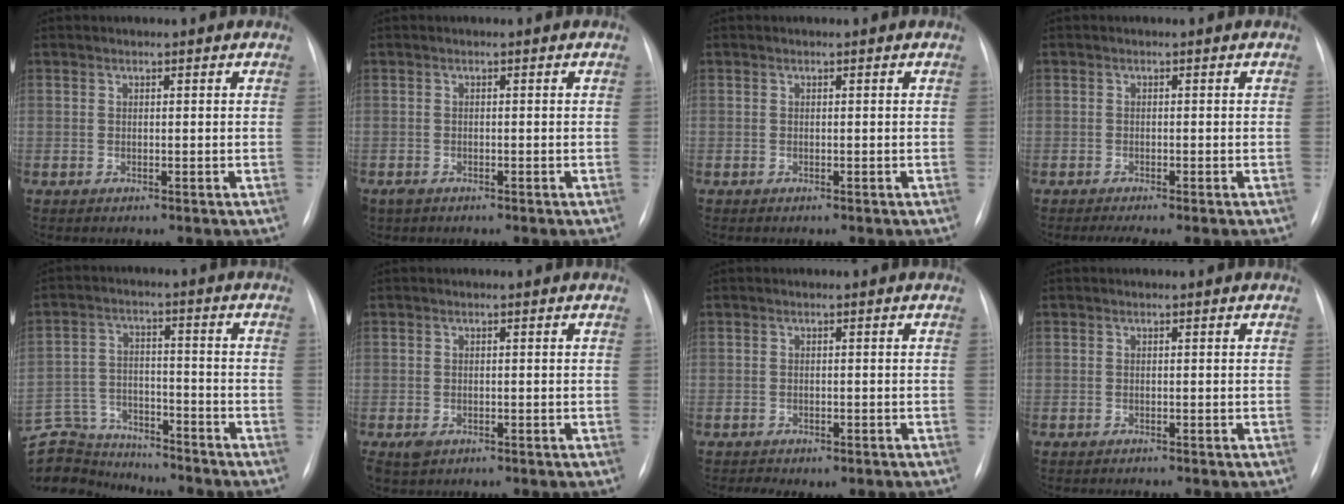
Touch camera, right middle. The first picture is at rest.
{"total": 1.0, "force": [-0.7, 0.7, 0.1], "torque": [-0.004, 0.002, -0.010]}
{"total": 0.0}
{"total": 2.4, "force": [-1.9, 0.3, 1.5], "torque": [-0.027, -0.007, -0.030]}
{"total": 15.5, "force": [-14.6, 4.1, 3.0], "torque": [-0.071, 0.033, -0.226]}
{"total": 2.0, "force": [-1.0, 1.4, 1.0], "torque": [-0.017, 0.000, -0.008]}
{"total": 3.9, "force": [-2.9, 1.8, 1.8], "torque": [-0.025, 0.002, -0.031]}
{"total": 1.1, "force": [-1.1, 0.1, 0.4], "torque": [-0.007, -0.003, -0.014]}